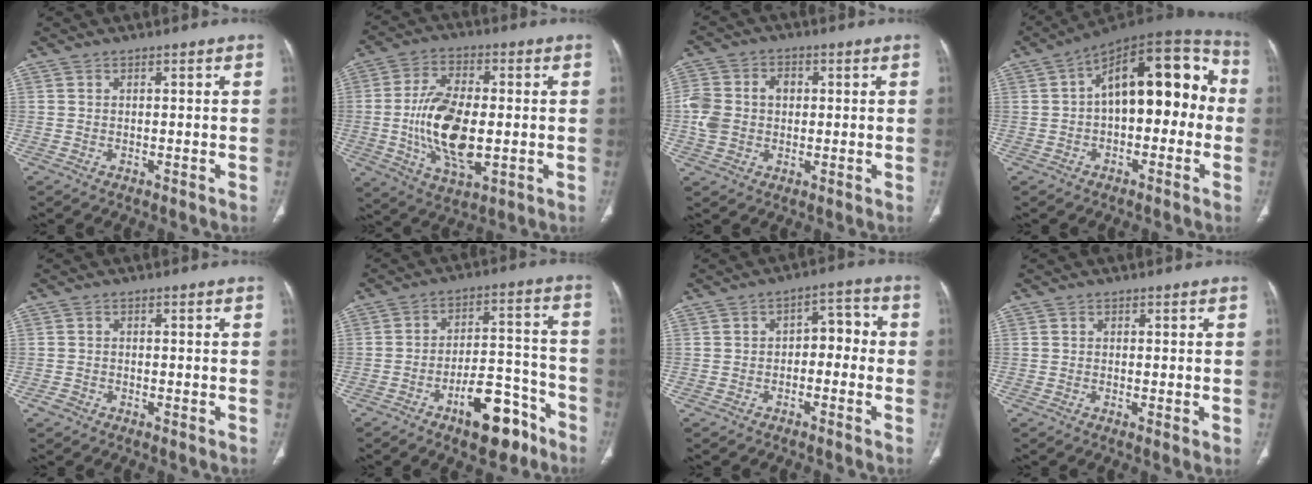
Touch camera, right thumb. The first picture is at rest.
{"total": 15.4, "force": [-1.4, 7.6, 13.3], "torque": [-0.249, -0.004, -0.021]}
{"total": 8.7, "force": [0.2, 6.9, 5.3], "torque": [-0.104, 0.021, 0.002]}
{"total": 19.3, "force": [0.6, 10.0, 16.5], "torque": [-0.203, 0.053, -0.002]}
{"total": 1.1, "force": [-0.7, 0.7, 0.5], "torque": [-0.007, 0.000, -0.017]}
{"total": 12.7, "force": [-7.8, 5.6, 8.3], "torque": [-0.100, 0.068, -0.119]}
{"total": 5.7, "force": [-1.2, 3.7, 4.2], "torque": [-0.033, 0.037, -0.028]}
{"total": 1.4, "force": [-0.2, 0.2, 1.4], "torque": [-0.033, -0.007, -0.005]}